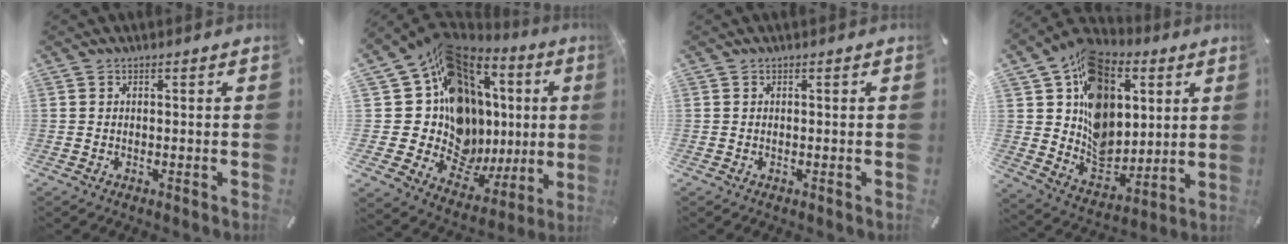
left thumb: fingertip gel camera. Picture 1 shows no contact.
{"total": 18.8, "force": [3.7, 14.7, 11.0], "torque": [-0.183, -0.091, 0.097]}
{"total": 0.0}
{"total": 16.5, "force": [5.0, 13.1, 8.6], "torque": [-0.145, -0.036, 0.097]}